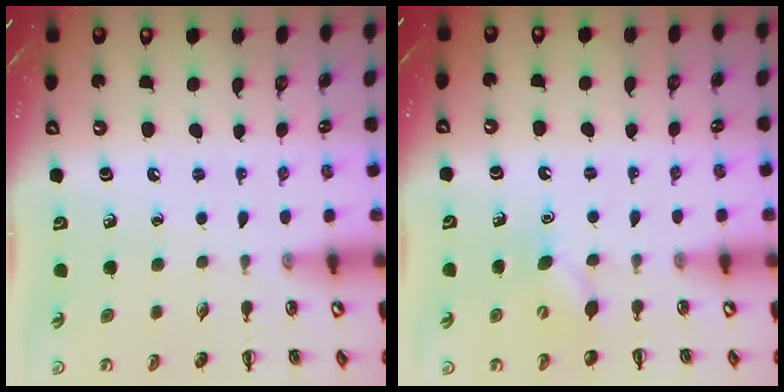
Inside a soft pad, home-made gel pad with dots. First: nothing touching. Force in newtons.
{"total": 4.3, "press": 4.3, "slide": 0.8}